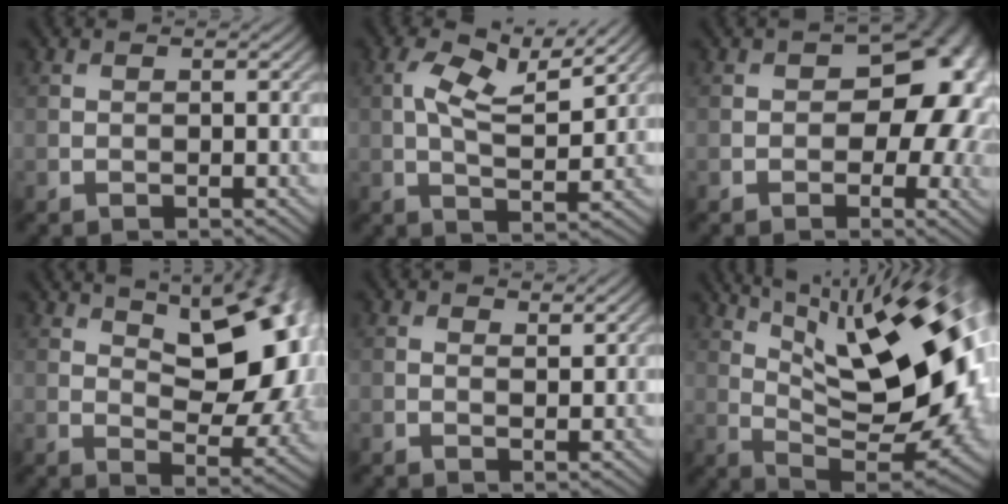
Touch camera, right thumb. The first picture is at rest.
{"total": 6.9, "force": [3.1, 2.6, 5.6], "torque": [-0.110, -0.007, 0.059]}
{"total": 11.1, "force": [0.0, 7.4, 8.3], "torque": [-0.087, -0.019, 0.010]}
{"total": 15.4, "force": [5.6, 7.5, 12.2], "torque": [-0.159, 0.016, 0.080]}
{"total": 0.6, "force": [0.6, 0.2, 0.1], "torque": [0.000, -0.016, 0.016]}
{"total": 17.7, "force": [6.3, 6.6, 15.2], "torque": [-0.231, 0.009, 0.105]}